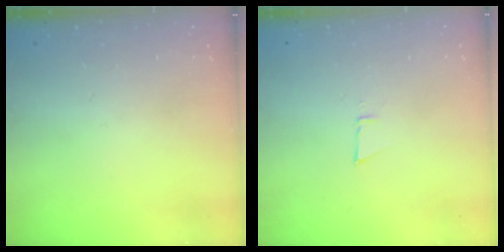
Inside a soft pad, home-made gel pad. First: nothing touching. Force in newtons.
{"total": 3.4, "press": 3.4, "slide": 0.6}